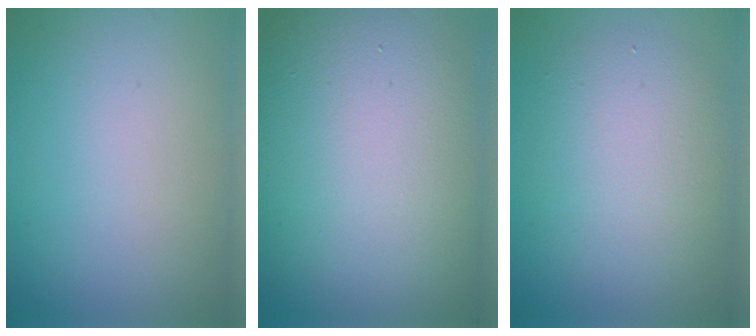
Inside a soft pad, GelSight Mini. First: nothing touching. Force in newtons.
{"total": 17.3, "press": 17.2, "slide": 1.6}
{"total": 5.3, "press": 5.3, "slide": 0.5}